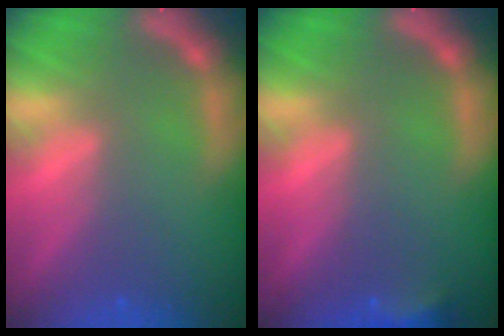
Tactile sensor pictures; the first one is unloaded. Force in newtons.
{"total": 2.4}